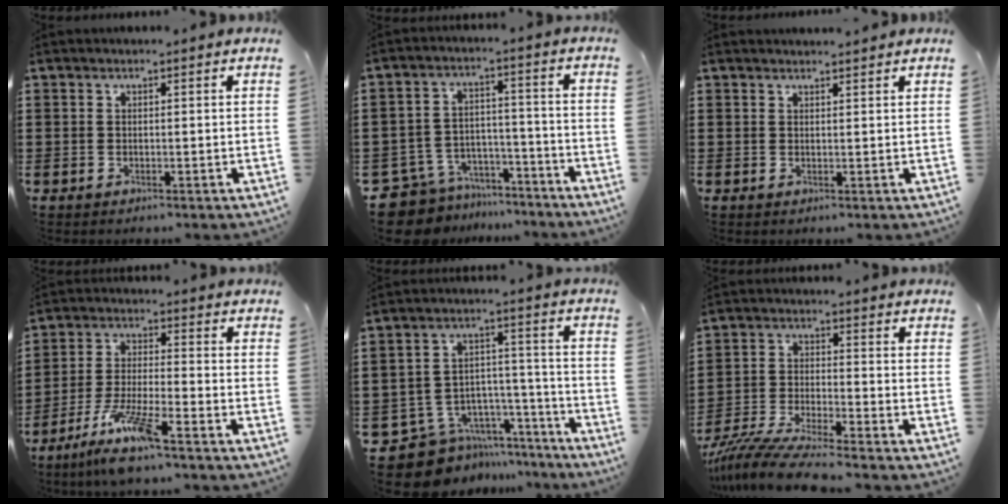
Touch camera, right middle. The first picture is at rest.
{"total": 8.1, "force": [-7.7, 2.3, 0.8], "torque": [-0.042, 0.013, -0.157]}
{"total": 1.0, "force": [1.0, -0.1, 0.1], "torque": [0.004, -0.005, 0.018]}
{"total": 8.3, "force": [-6.4, 0.1, 5.4], "torque": [-0.116, -0.014, -0.124]}
{"total": 10.1, "force": [-8.6, 5.0, 2.1], "torque": [-0.052, 0.022, -0.159]}
{"total": 7.4, "force": [-6.8, -0.2, 2.9], "torque": [-0.074, -0.014, -0.136]}